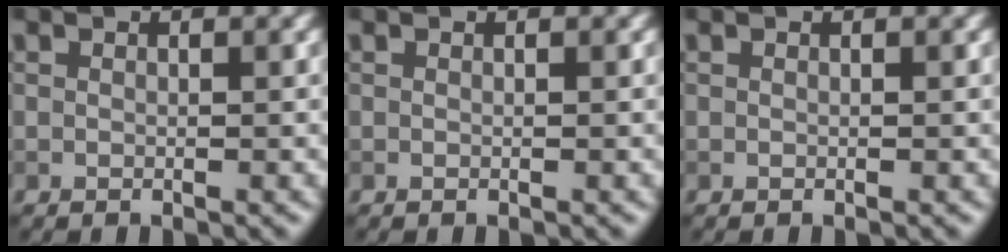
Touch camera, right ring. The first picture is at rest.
{"total": 0.0}
{"total": 0.0}